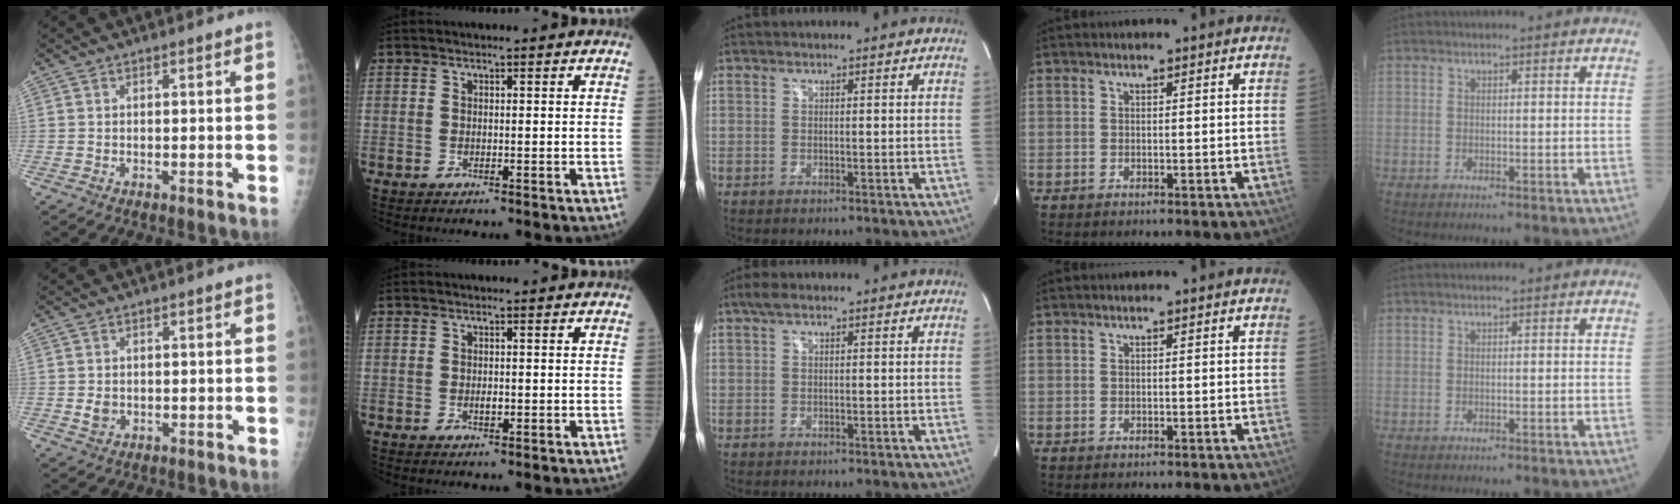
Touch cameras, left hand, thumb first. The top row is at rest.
{"thumb": {"total": 2.3, "force": [-0.2, 1.9, 1.2], "torque": [-0.016, 0.000, 0.000]}, "index": {"total": 1.0, "force": [0.0, 0.5, 0.8], "torque": [-0.016, -0.001, 0.000]}, "middle": {"total": 1.9, "force": [1.2, 0.6, 1.4], "torque": [-0.034, 0.021, 0.020]}}